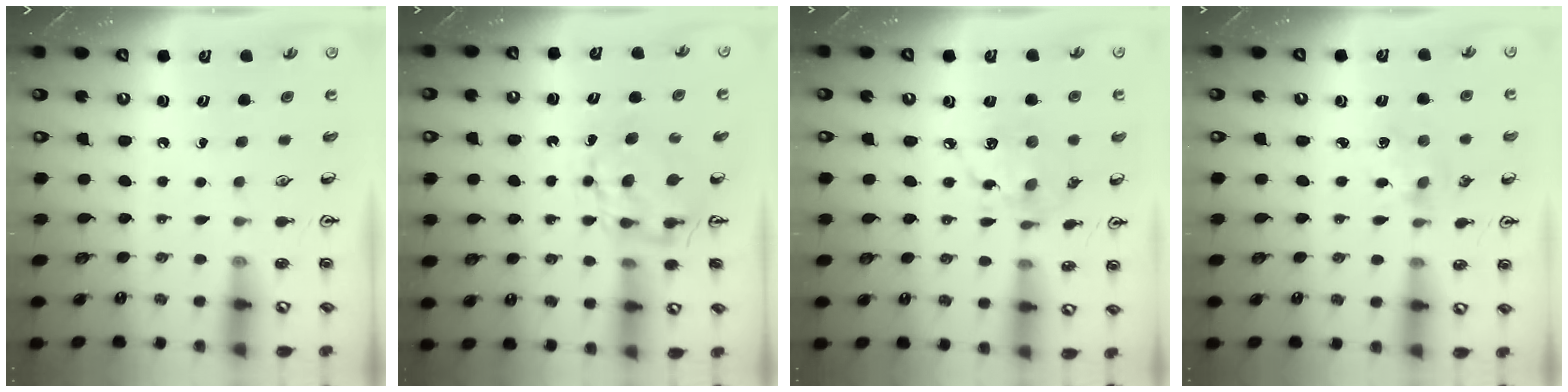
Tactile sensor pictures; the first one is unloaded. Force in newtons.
{"total": 6.6, "press": 6.6, "slide": 0.6}
{"total": 11.3, "press": 11.3, "slide": 0.7}
{"total": 2.6, "press": 2.6, "slide": 0.4}